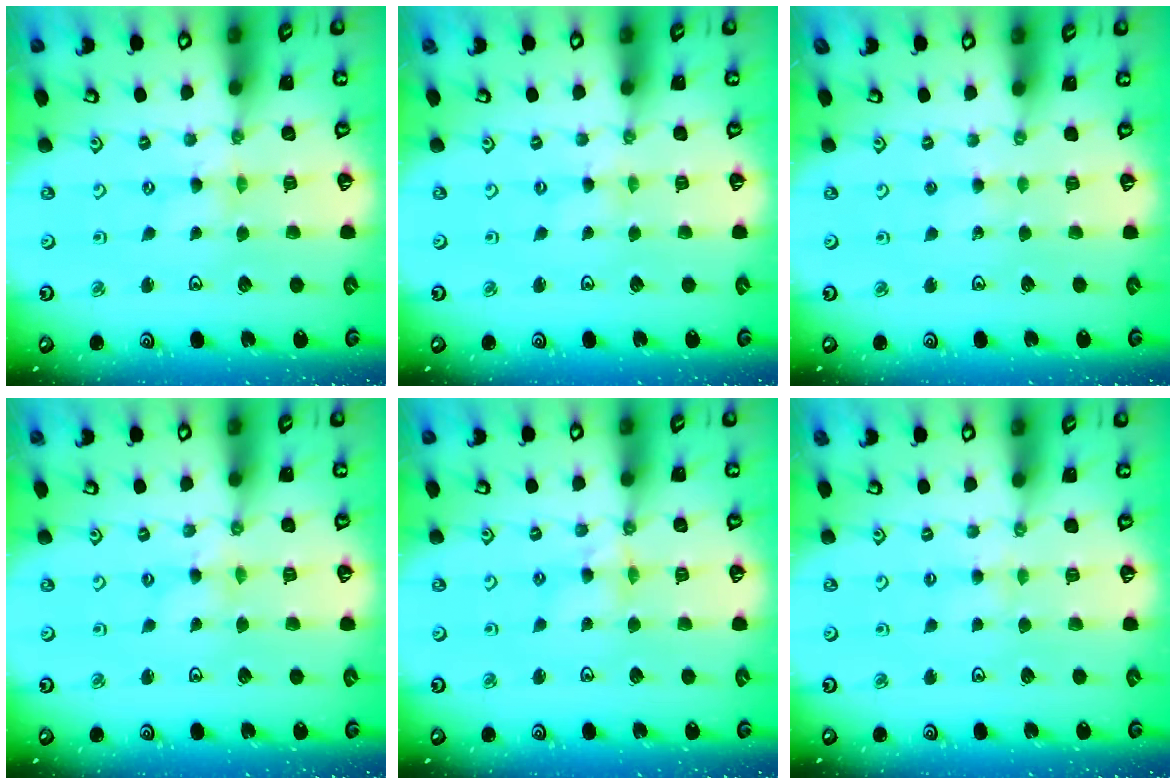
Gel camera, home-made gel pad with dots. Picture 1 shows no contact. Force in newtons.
{"total": 0.0}
{"total": 2.2, "press": 2.2, "slide": 0.2}
{"total": 0.6, "press": 0.6, "slide": 0.2}
{"total": 5.5, "press": 5.4, "slide": 0.9}
{"total": 2.3, "press": 2.3, "slide": 0.3}